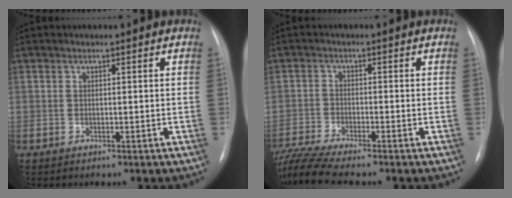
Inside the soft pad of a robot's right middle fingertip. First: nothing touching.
{"total": 7.9, "force": [-7.0, -1.1, 3.4], "torque": [-0.064, -0.019, -0.123]}